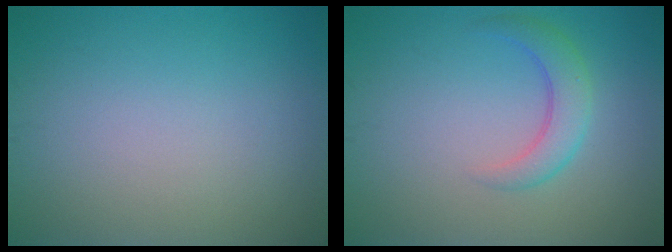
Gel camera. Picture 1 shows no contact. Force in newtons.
{"total": 2.8, "press": 2.8, "slide": 0.1}